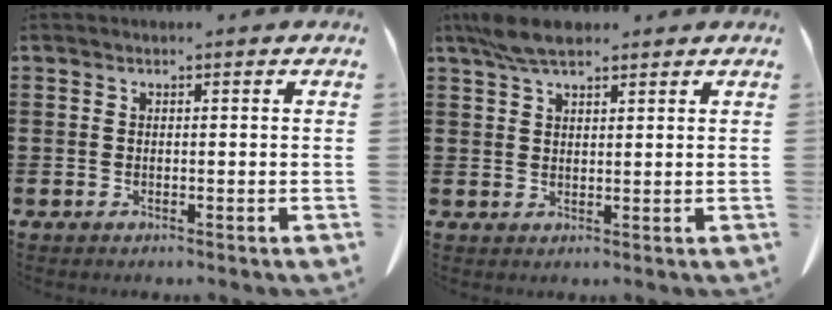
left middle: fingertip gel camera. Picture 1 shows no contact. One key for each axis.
{"total": 5.2, "fx": 4.1, "fy": 1.7, "fz": 2.8, "tx": -0.067, "ty": -0.004, "tz": 0.077}